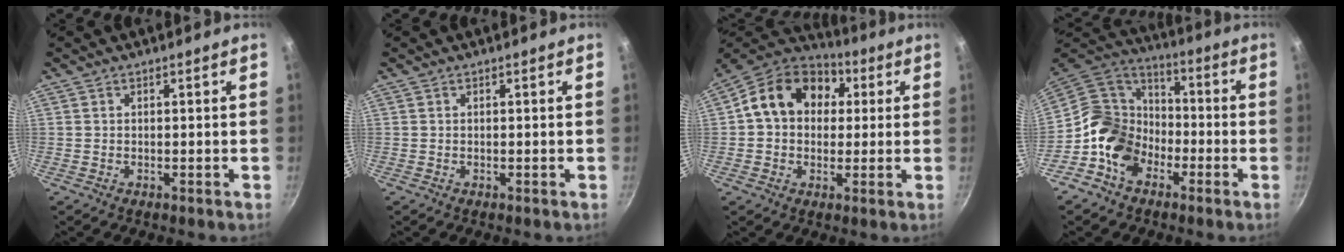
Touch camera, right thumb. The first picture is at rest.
{"total": 0.0}
{"total": 15.0, "force": [2.4, 11.8, 8.9], "torque": [-0.127, 0.029, 0.029]}
{"total": 13.9, "force": [-5.6, 10.3, 7.3], "torque": [-0.119, 0.062, -0.119]}